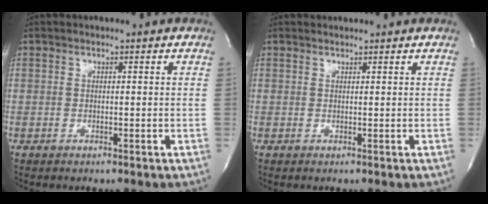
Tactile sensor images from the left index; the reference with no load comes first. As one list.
[{"total": 1.0, "force": [1.0, 0.0, -0.1], "torque": [-0.006, 0.008, 0.020]}]